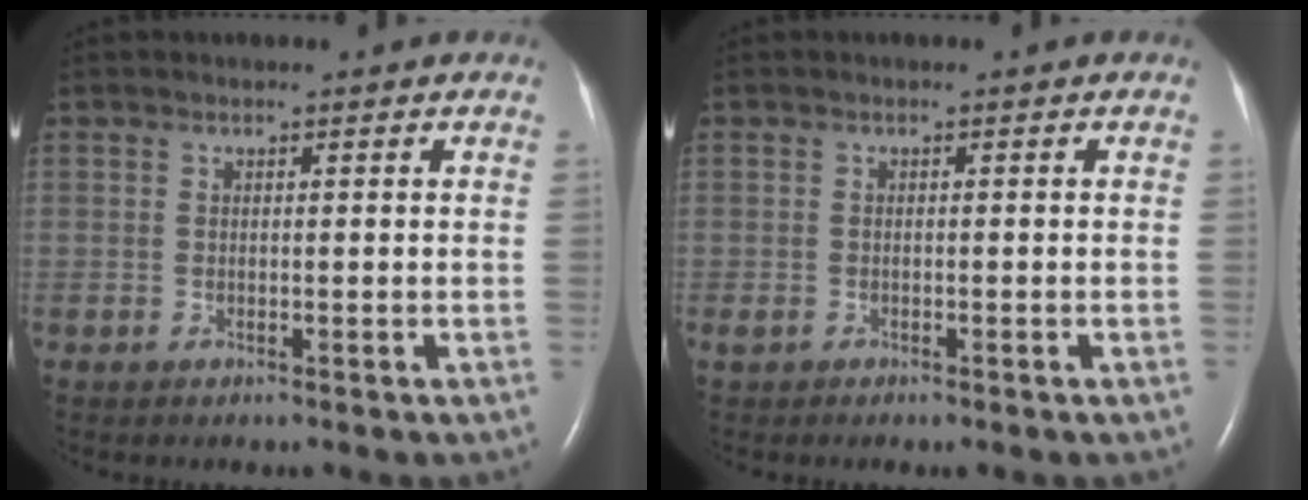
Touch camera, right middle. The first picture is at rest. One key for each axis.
{"total": 1.1, "fx": -0.7, "fy": 0.5, "fz": 0.7, "tx": -0.014, "ty": -0.001, "tz": -0.006}